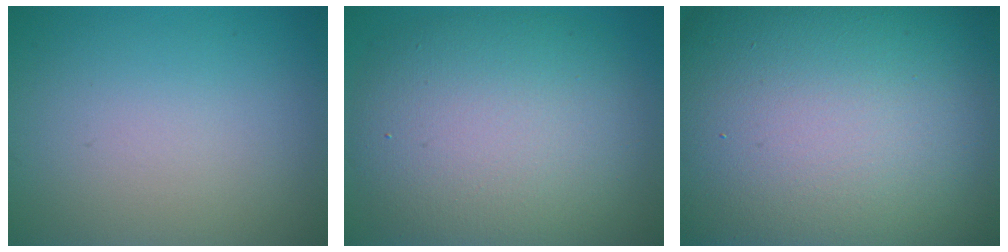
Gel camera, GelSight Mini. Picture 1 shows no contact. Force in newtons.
{"total": 10.9, "press": 10.8, "slide": 0.7}
{"total": 30.8, "press": 30.8, "slide": 1.1}